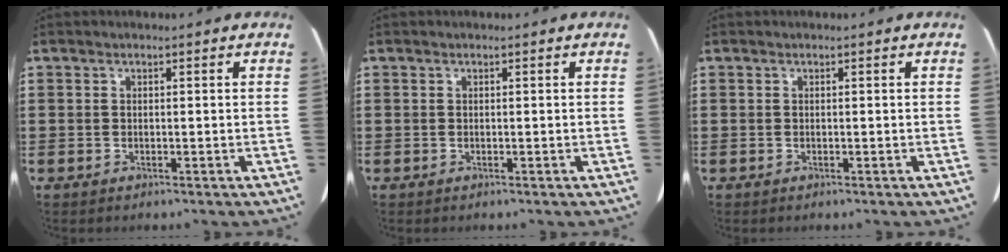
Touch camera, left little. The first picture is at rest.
{"total": 0.0}
{"total": 0.0}